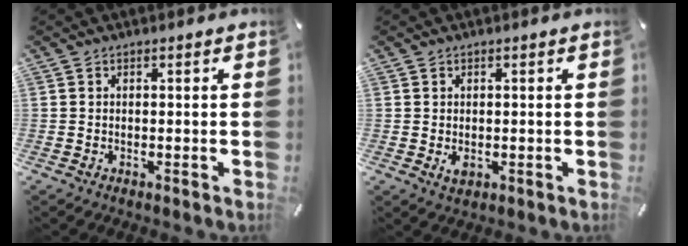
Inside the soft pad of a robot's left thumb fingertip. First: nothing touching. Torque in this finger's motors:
{"motor_torque": [0.51, 0.56, -0.13, 0.16, -0.02]}